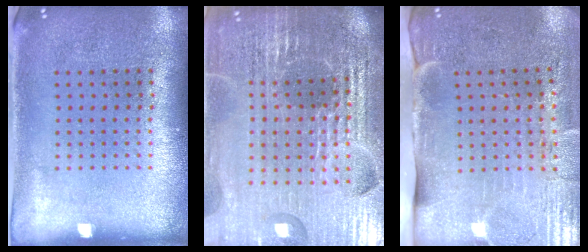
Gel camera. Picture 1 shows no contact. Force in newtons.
{"total": 6.1, "press": 5.4, "slide": 2.8}
{"total": 4.6, "press": 3.7, "slide": 2.7}